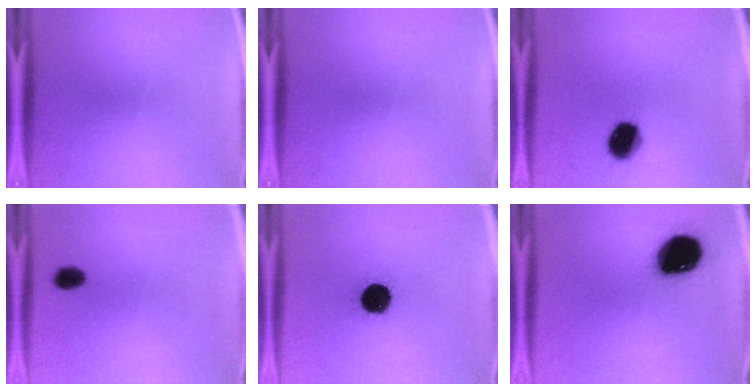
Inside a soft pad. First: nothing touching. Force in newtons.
{"total": 0.0}
{"total": 10.5}
{"total": 3.2}
{"total": 13.2}
{"total": 19.7}